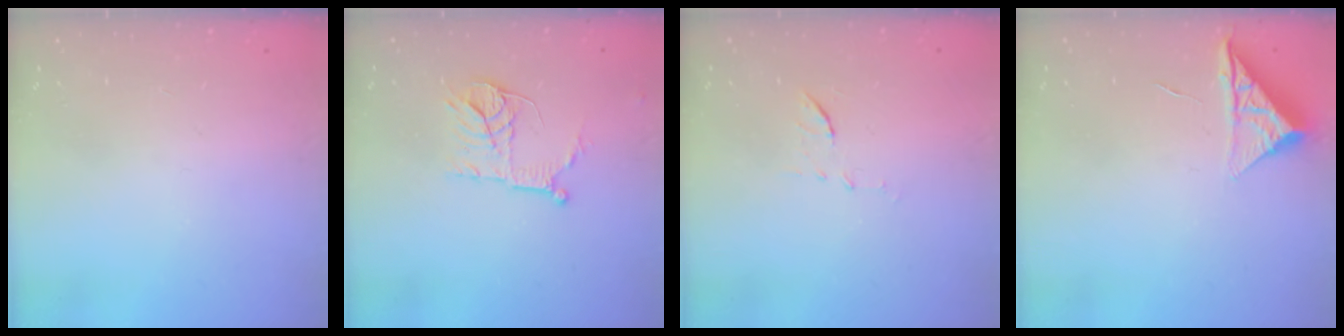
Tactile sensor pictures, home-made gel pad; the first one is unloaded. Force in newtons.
{"total": 11.2, "press": 11.1, "slide": 0.7}
{"total": 5.7, "press": 5.6, "slide": 1.3}
{"total": 6.5, "press": 6.5, "slide": 0.3}